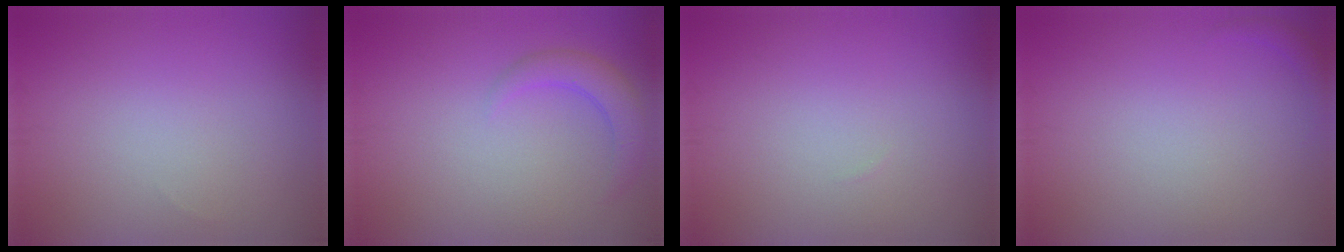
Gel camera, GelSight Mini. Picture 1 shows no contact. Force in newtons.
{"total": 2.6, "press": 2.5, "slide": 0.2}
{"total": 0.0}
{"total": 0.7, "press": 0.7, "slide": 0.1}